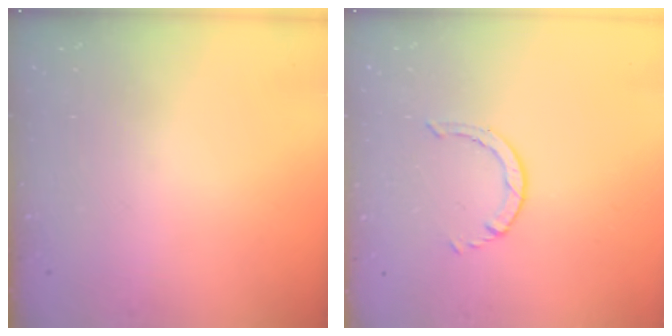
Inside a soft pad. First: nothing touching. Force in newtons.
{"total": 0.8, "press": 0.7, "slide": 0.1}